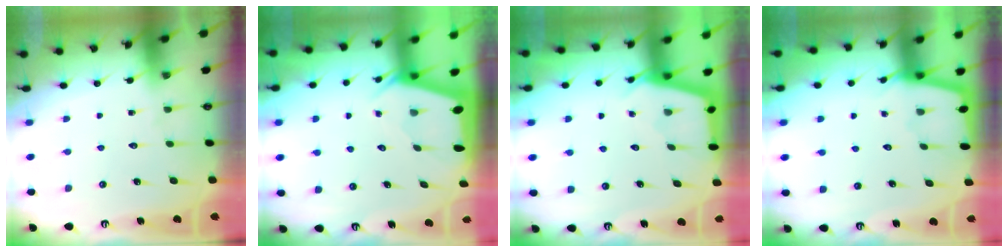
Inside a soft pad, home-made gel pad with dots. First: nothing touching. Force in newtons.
{"total": 2.0, "press": 2.0, "slide": 0.3}
{"total": 3.0, "press": 3.0, "slide": 0.3}
{"total": 1.8, "press": 1.8, "slide": 0.3}